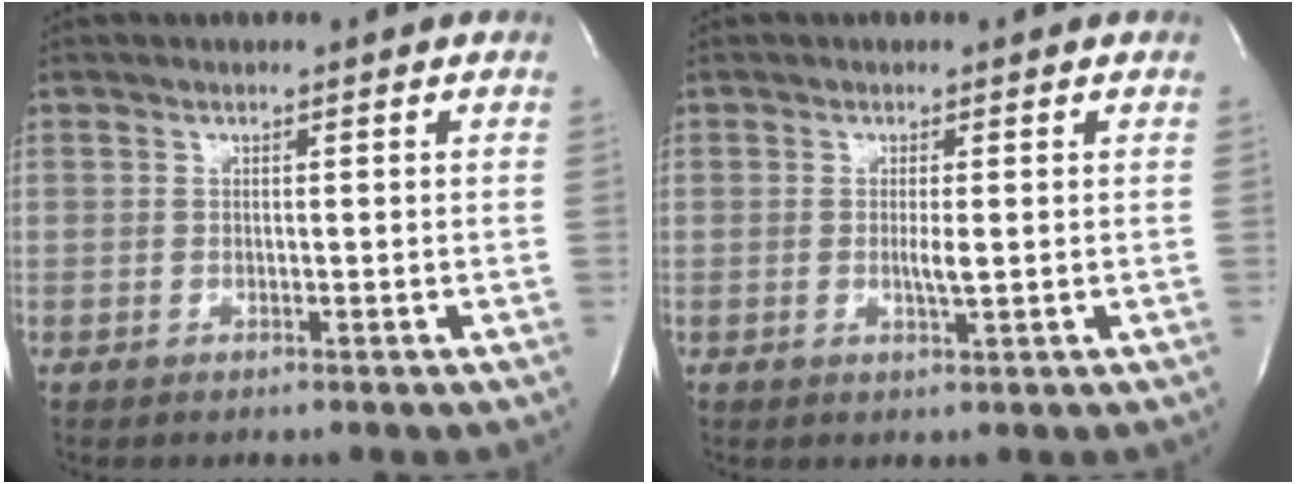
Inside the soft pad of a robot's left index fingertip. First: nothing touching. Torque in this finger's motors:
{"motor_torque": [0.24, 0.16, 0.00, 0.06]}